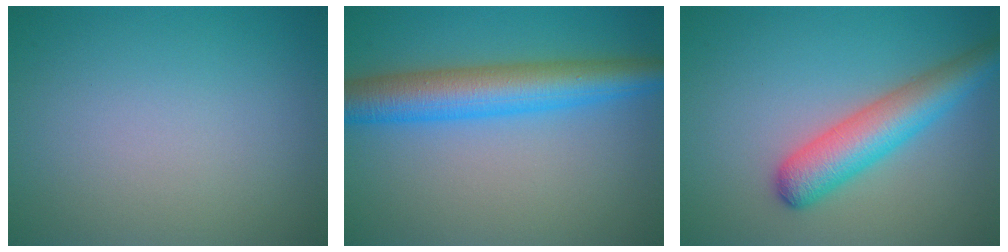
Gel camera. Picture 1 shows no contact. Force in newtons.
{"total": 6.8, "press": 6.8, "slide": 0.0}
{"total": 5.4, "press": 5.4, "slide": 0.2}